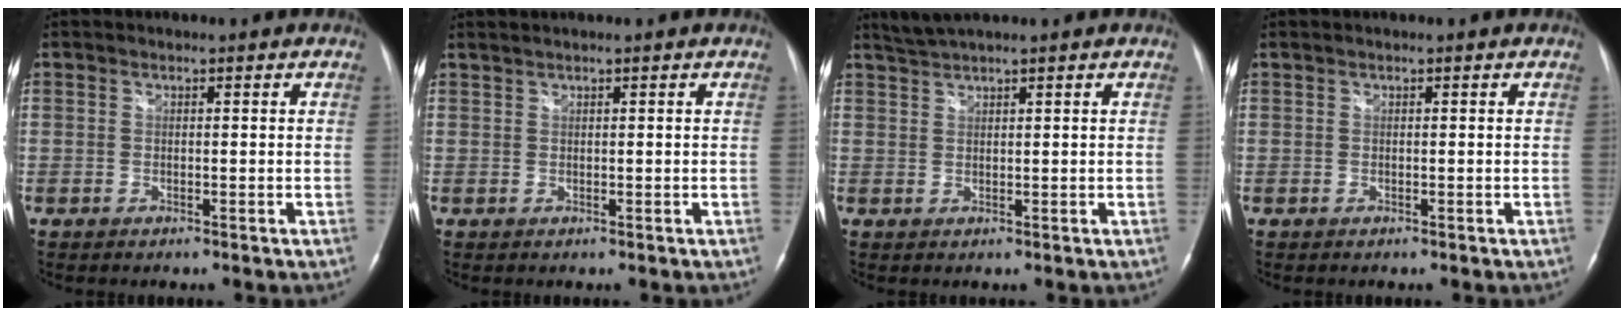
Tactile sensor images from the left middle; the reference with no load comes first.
{"total": 0.8, "force": [0.8, -0.1, 0.2], "torque": [-0.007, 0.008, 0.020]}
{"total": 2.4, "force": [2.3, -0.5, 0.8], "torque": [-0.021, 0.013, 0.049]}
{"total": 0.0}